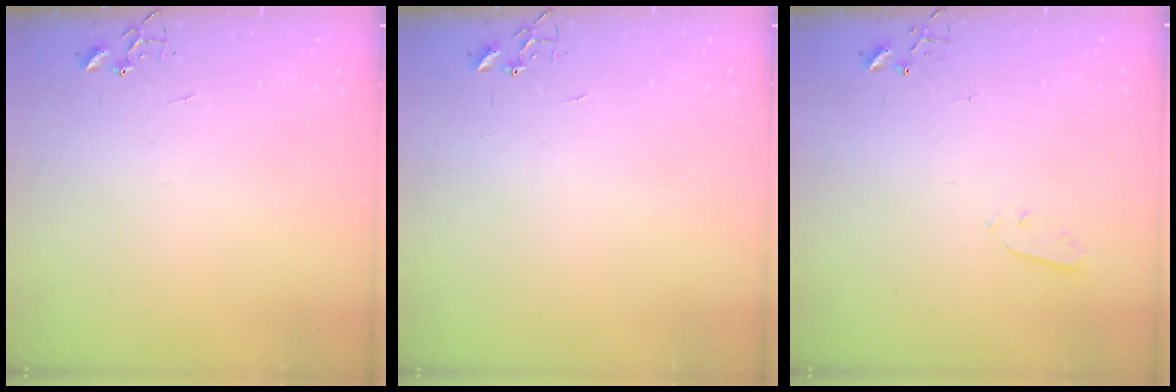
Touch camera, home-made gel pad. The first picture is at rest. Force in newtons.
{"total": 0.0}
{"total": 3.2, "press": 3.2, "slide": 0.1}